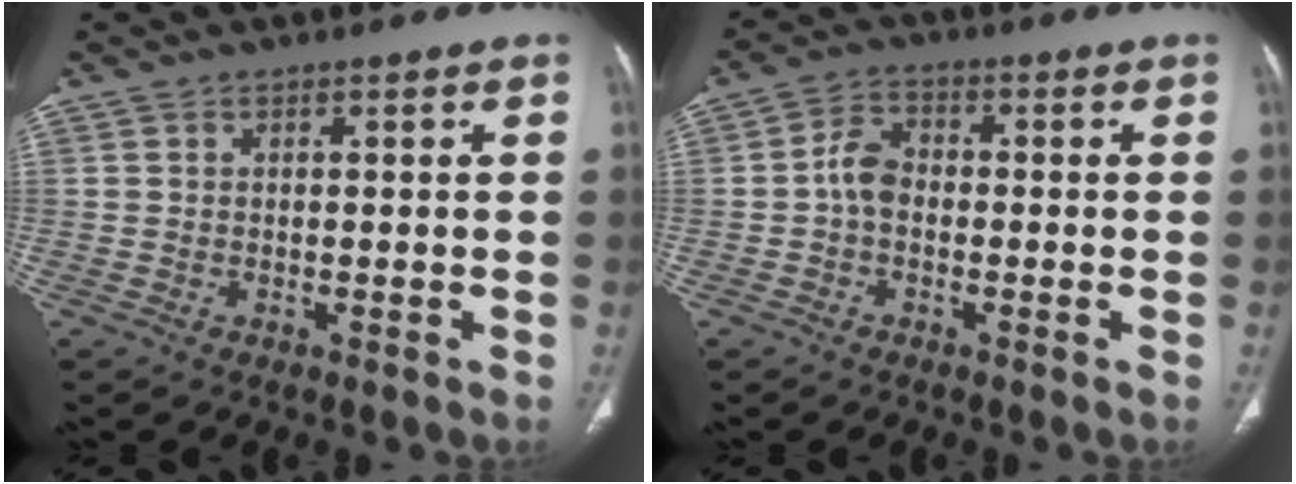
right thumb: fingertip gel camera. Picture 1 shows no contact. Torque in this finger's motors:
{"motor_torque": [0.89, 0.66, 0.66, -0.40, 0.22]}